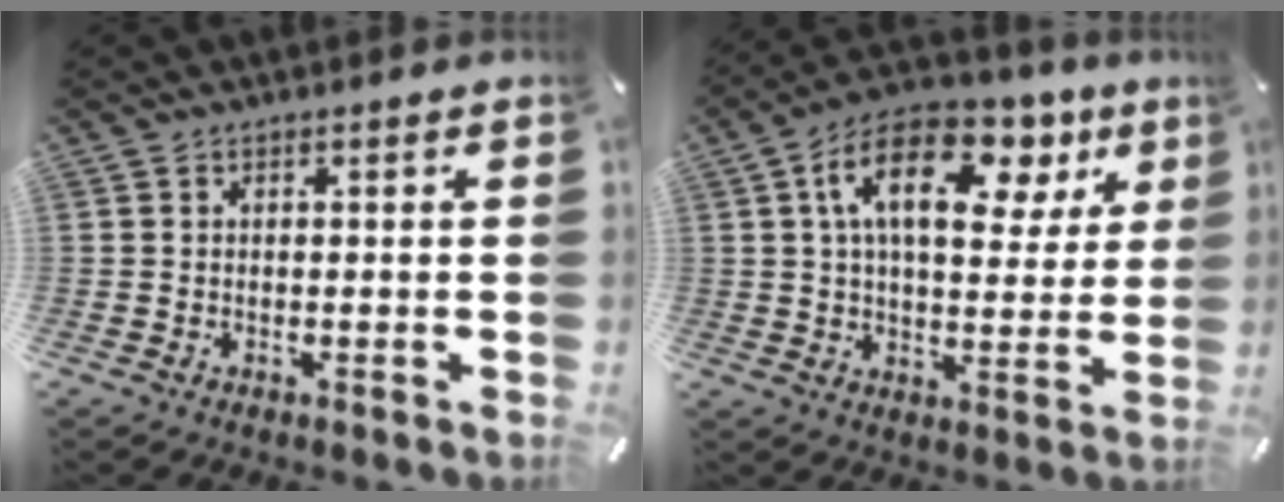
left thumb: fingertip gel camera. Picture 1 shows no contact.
{"total": 16.9, "force": [7.2, 9.5, 11.9], "torque": [-0.195, -0.018, 0.122]}